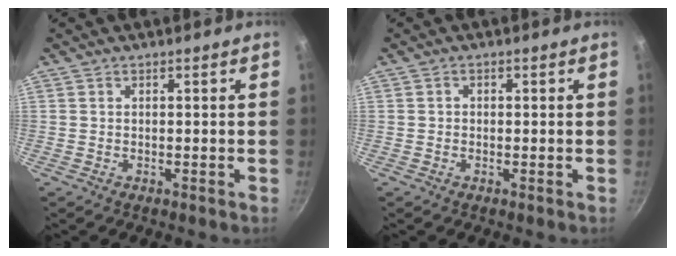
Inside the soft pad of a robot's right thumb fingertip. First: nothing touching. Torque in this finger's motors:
{"motor_torque": [0.07, -0.19, -0.07, 0.55, 0.04]}